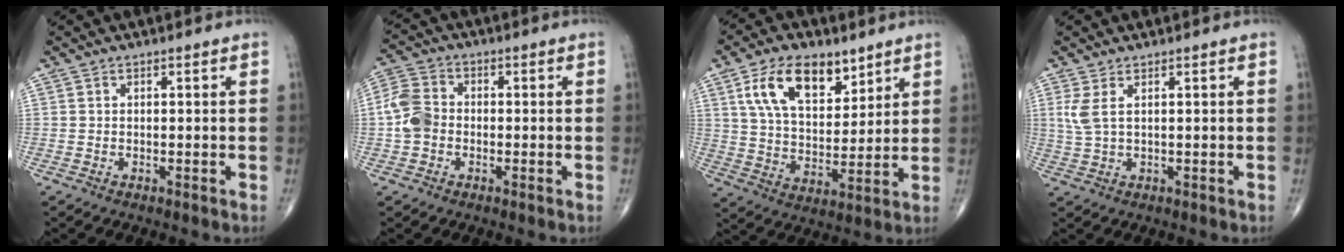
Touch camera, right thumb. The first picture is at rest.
{"total": 6.3, "force": [-1.0, 4.9, 3.8], "torque": [-0.076, 0.018, -0.031]}
{"total": 14.6, "force": [7.8, 7.8, 9.5], "torque": [-0.137, -0.033, 0.146]}
{"total": 3.4, "force": [1.2, 1.0, 3.0], "torque": [-0.081, 0.002, 0.034]}